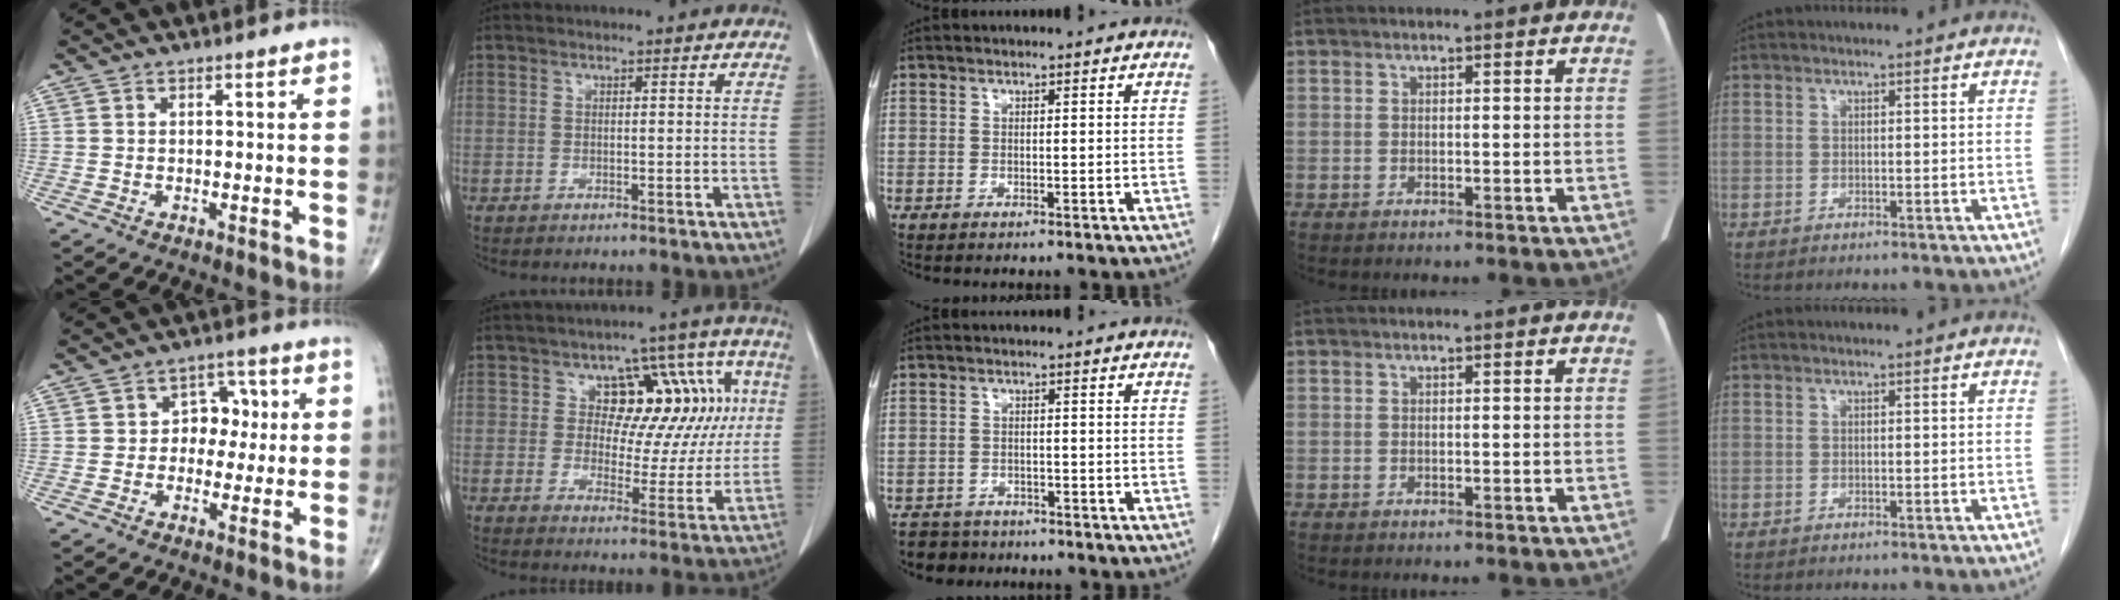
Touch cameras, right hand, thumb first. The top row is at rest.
{"thumb": {"total": 6.5, "force": [0.5, 5.2, 3.9], "torque": [-0.008, 0.013, 0.001]}, "index": {"total": 13.1, "force": [3.6, 8.1, 9.6], "torque": [-0.094, 0.043, 0.052]}, "middle": {"total": 4.0, "force": [-3.4, 2.2, -0.3], "torque": [0.004, 0.001, -0.058]}}